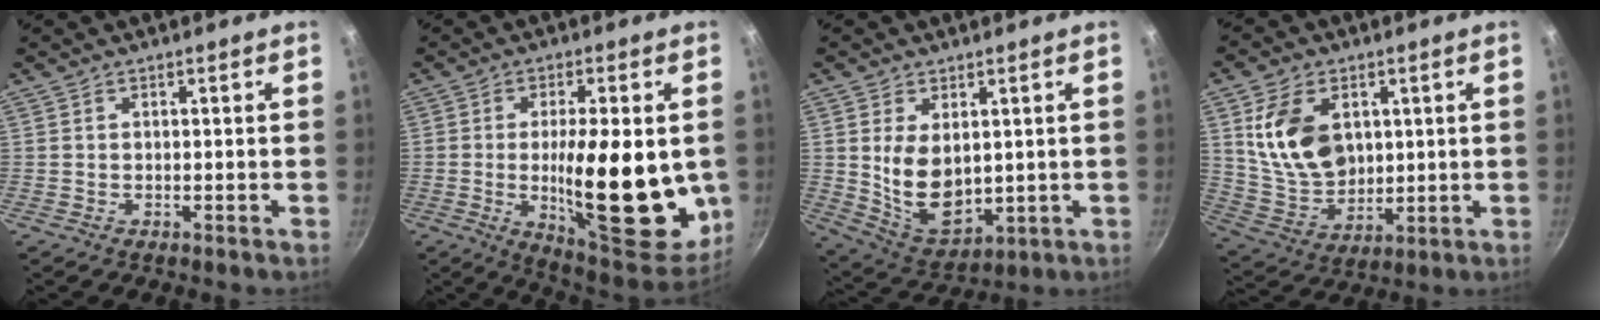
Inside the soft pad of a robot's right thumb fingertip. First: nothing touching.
{"total": 23.4, "force": [-1.7, 8.7, 21.7], "torque": [-0.291, -0.020, -0.017]}
{"total": 11.3, "force": [1.6, 7.1, 8.7], "torque": [-0.134, -0.026, 0.054]}
{"total": 14.6, "force": [3.8, 10.2, 9.8], "torque": [-0.157, -0.023, 0.085]}